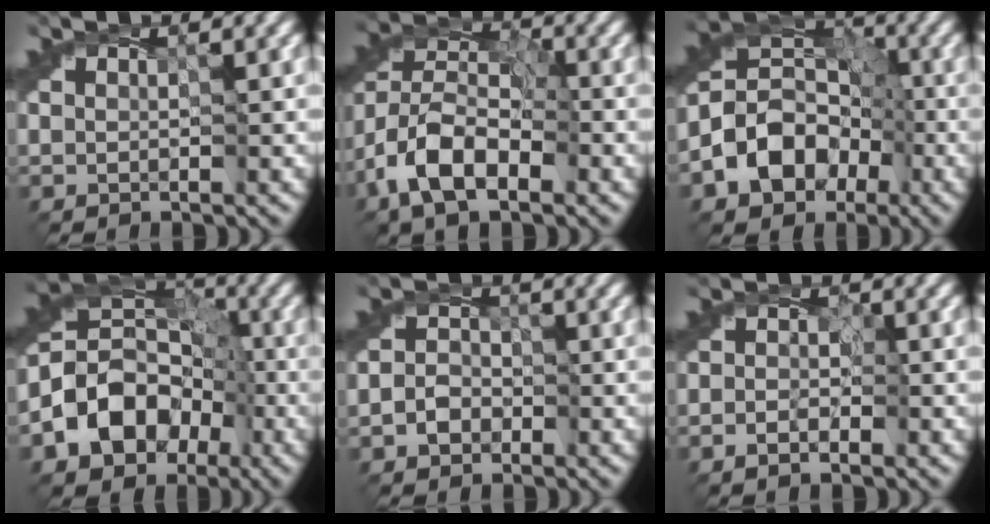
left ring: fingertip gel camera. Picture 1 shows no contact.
{"total": 8.9, "force": [-4.6, 4.6, 6.1], "torque": [-0.114, 0.005, -0.096]}
{"total": 8.1, "force": [-3.0, 6.2, 4.3], "torque": [-0.065, 0.010, -0.066]}
{"total": 9.4, "force": [-3.3, 7.2, 5.1], "torque": [-0.079, 0.010, -0.068]}
{"total": 2.2, "force": [-1.0, 1.7, 1.0], "torque": [-0.020, 0.000, -0.021]}
{"total": 2.1, "force": [-0.8, 1.3, 1.5], "torque": [-0.010, 0.000, -0.018]}